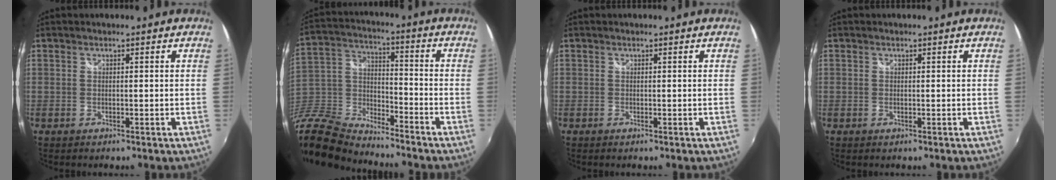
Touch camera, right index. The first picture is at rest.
{"total": 19.2, "force": [-14.9, 8.5, 8.6], "torque": [-0.240, -0.015, -0.294]}
{"total": 0.0}
{"total": 0.0}